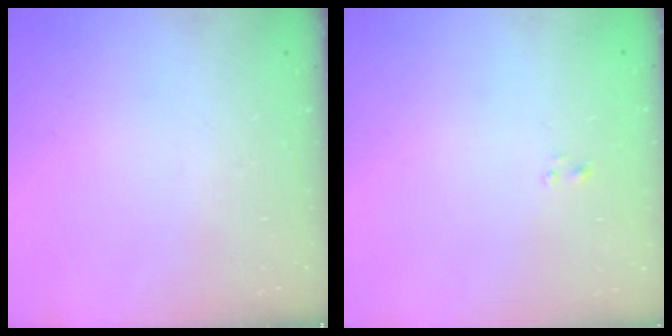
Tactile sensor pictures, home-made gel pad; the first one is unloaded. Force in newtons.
{"total": 0.6, "press": 0.3, "slide": 0.5}